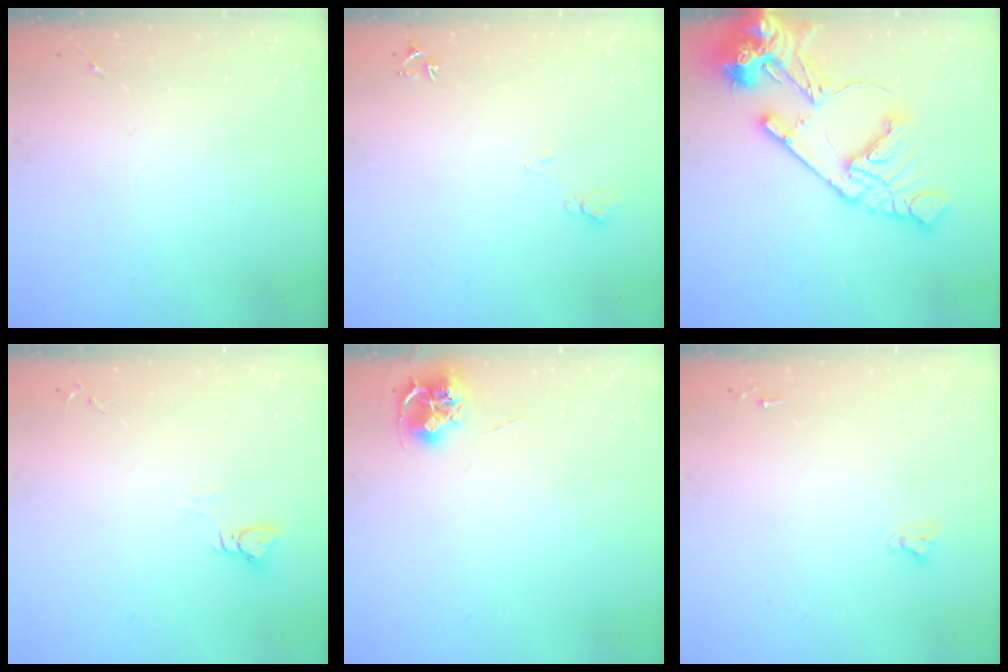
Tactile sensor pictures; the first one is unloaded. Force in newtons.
{"total": 6.2, "press": 6.1, "slide": 1.2}
{"total": 20.6, "press": 20.5, "slide": 2.7}
{"total": 3.5, "press": 3.5, "slide": 0.3}
{"total": 7.1, "press": 7.1, "slide": 0.4}
{"total": 2.7, "press": 2.7, "slide": 0.2}